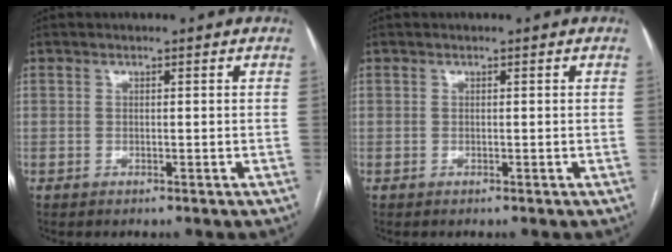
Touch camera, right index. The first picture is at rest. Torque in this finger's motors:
{"motor_torque": [0.00, 0.00, 0.00, 0.00]}